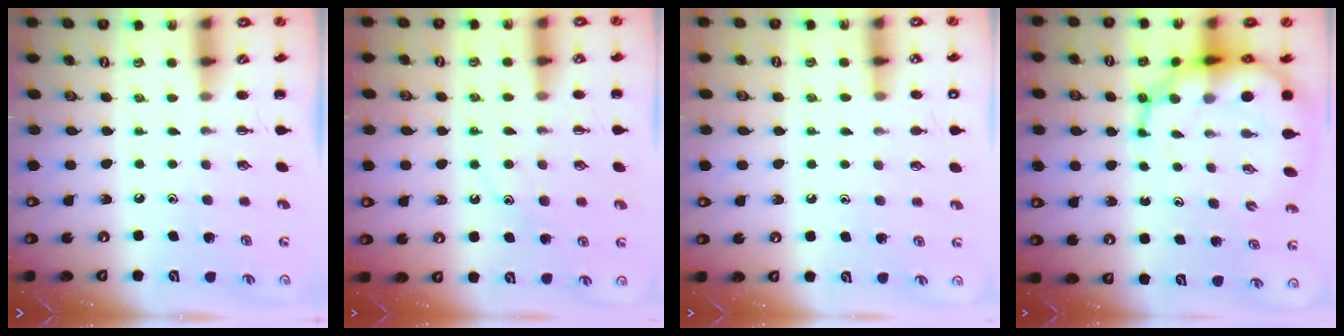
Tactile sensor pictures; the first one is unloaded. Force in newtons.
{"total": 10.6, "press": 10.5, "slide": 1.3}
{"total": 7.4, "press": 7.0, "slide": 2.2}
{"total": 13.6, "press": 13.2, "slide": 3.6}